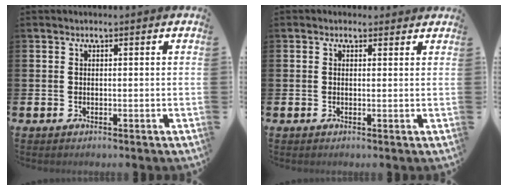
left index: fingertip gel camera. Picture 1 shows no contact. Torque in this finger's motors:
{"motor_torque": [0.91, -1.19, 0.08, 0.00]}